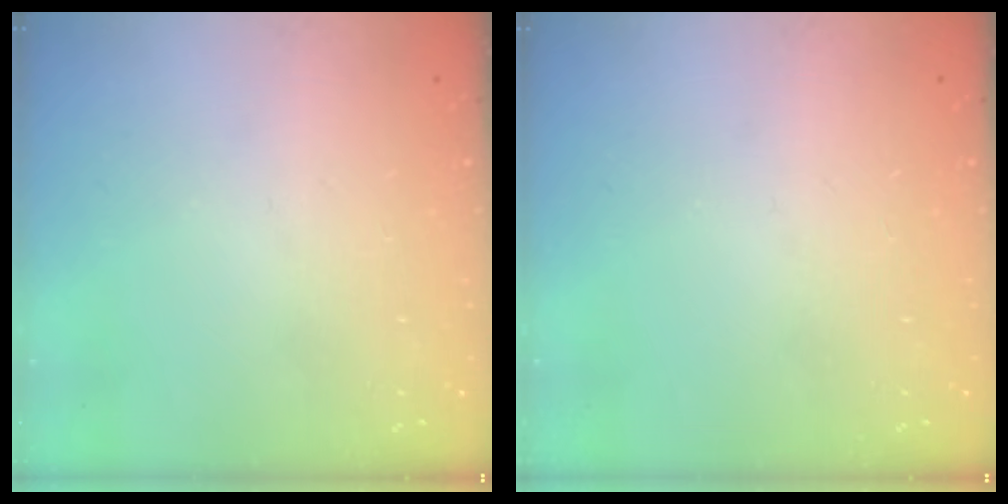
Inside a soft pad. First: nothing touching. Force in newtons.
{"total": 0.0}